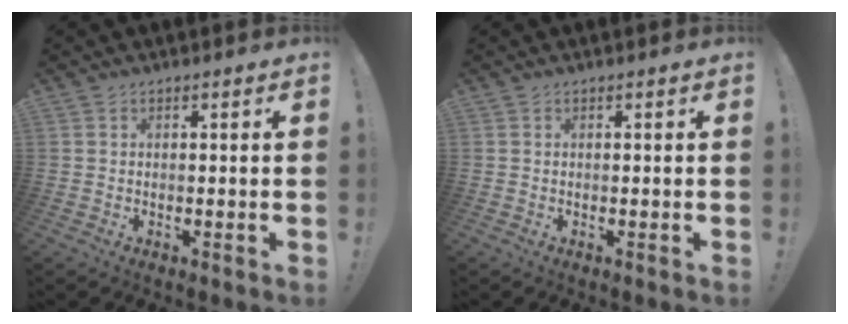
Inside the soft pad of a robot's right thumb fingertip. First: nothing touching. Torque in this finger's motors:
{"motor_torque": [-0.01, 0.01, 0.00, 0.00, 0.00]}